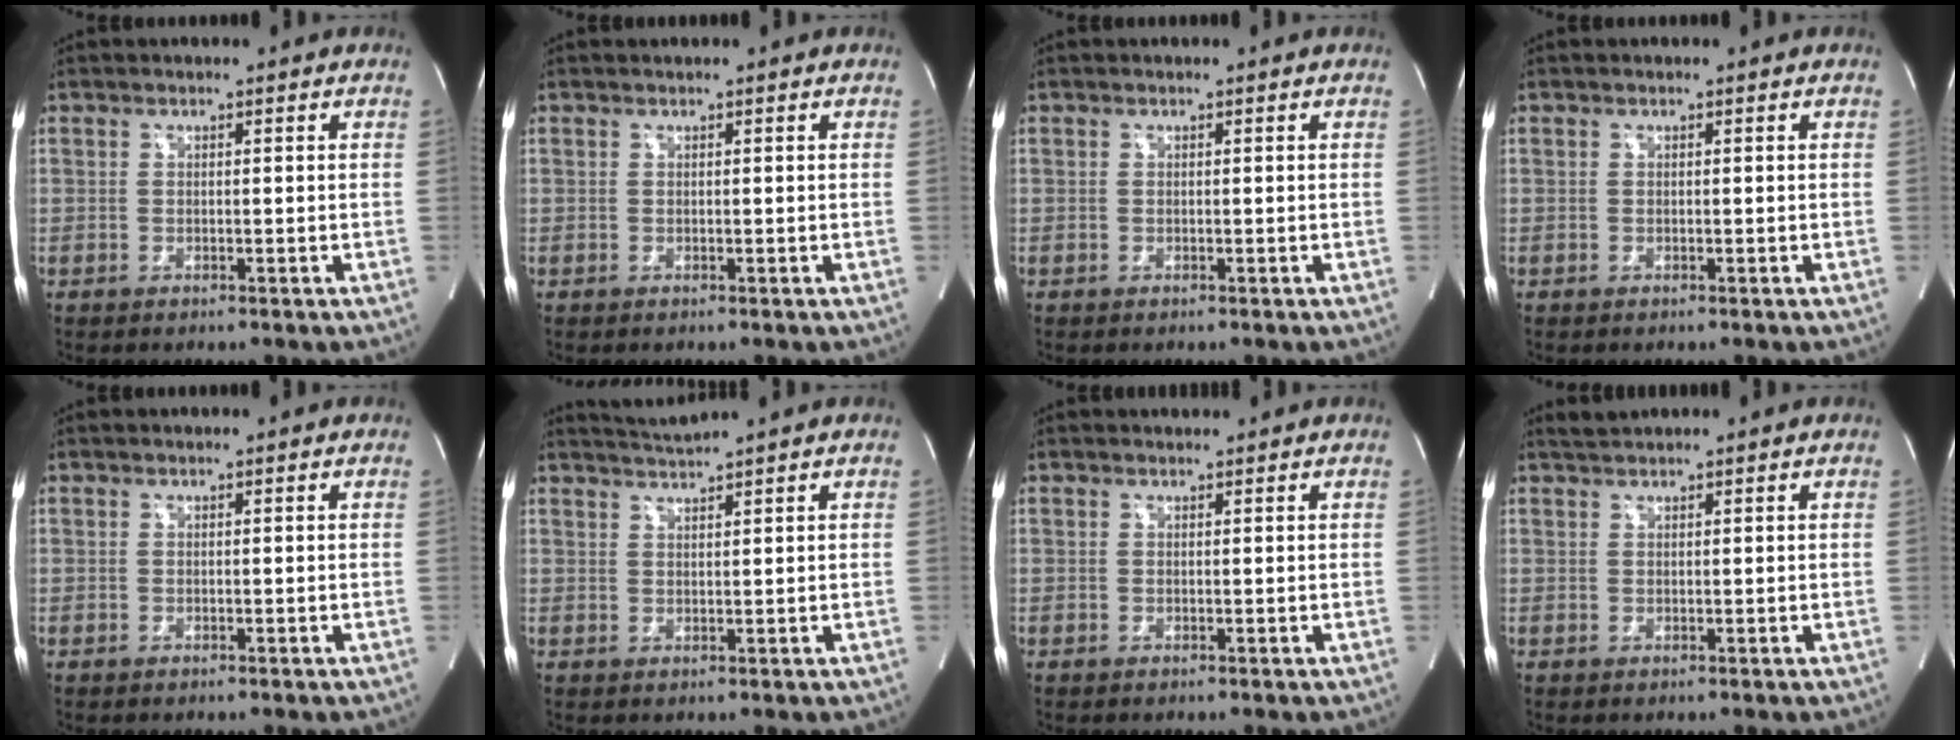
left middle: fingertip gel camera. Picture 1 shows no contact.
{"total": 0.0}
{"total": 0.0}
{"total": 0.0}
{"total": 0.0}
{"total": 2.7, "force": [2.3, -1.4, -0.1], "torque": [-0.001, -0.007, 0.050]}
{"total": 0.8, "force": [0.8, 0.0, 0.1], "torque": [-0.009, 0.007, 0.016]}
{"total": 1.3, "force": [1.3, -0.2, 0.1], "torque": [-0.010, 0.009, 0.032]}